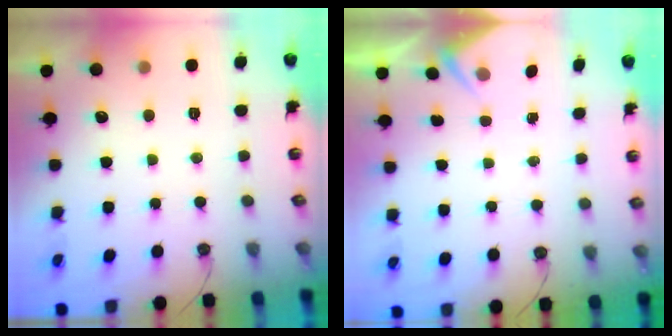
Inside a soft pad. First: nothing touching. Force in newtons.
{"total": 2.4, "press": 2.4, "slide": 0.4}